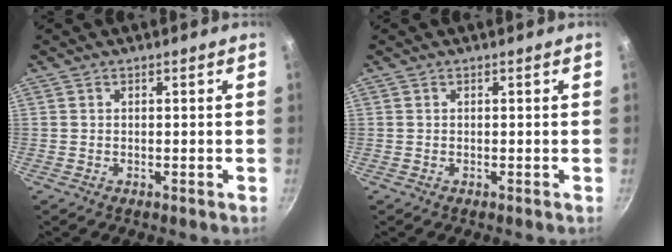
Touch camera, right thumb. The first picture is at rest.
{"total": 0.0}